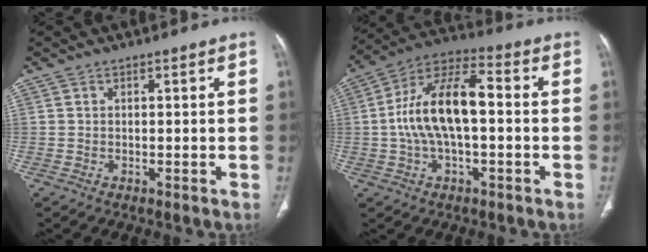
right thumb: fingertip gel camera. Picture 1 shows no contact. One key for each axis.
{"total": 14.8, "fx": -0.3, "fy": 6.7, "fz": 13.2, "tx": -0.253, "ty": 0.041, "tz": -0.014}